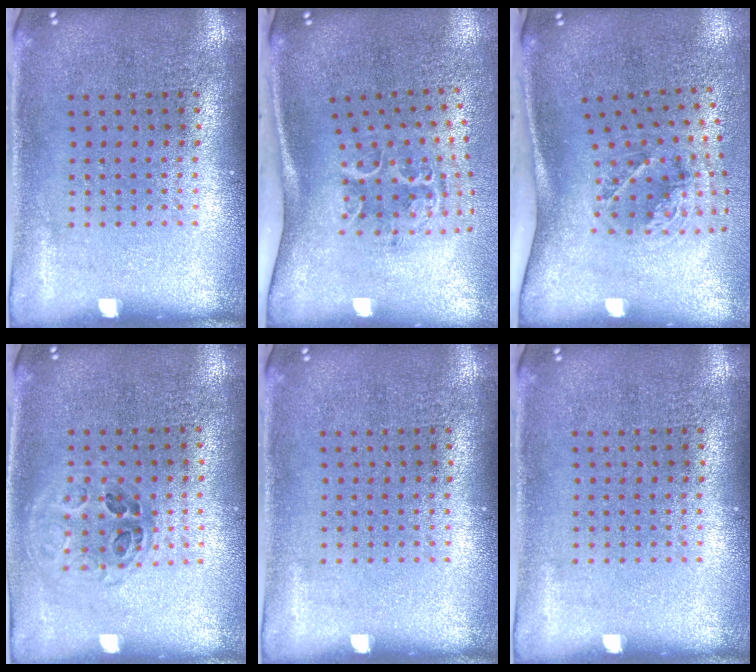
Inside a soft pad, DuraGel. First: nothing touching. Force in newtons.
{"total": 1.6, "press": 1.3, "slide": 1.0}
{"total": 2.0, "press": 1.3, "slide": 1.5}
{"total": 1.1, "press": 1.0, "slide": 0.6}
{"total": 0.0}
{"total": 0.0}